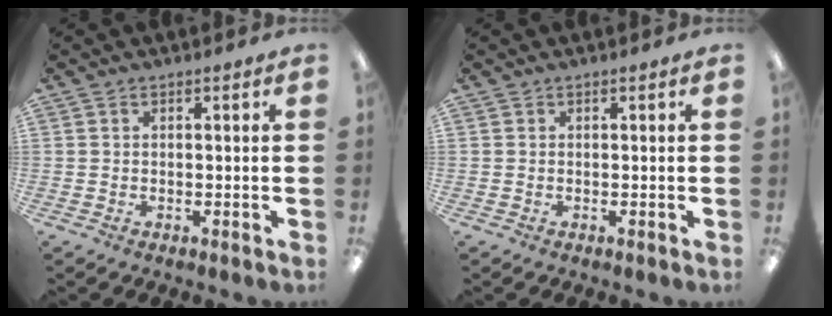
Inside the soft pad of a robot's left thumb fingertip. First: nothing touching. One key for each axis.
{"total": 0.0}